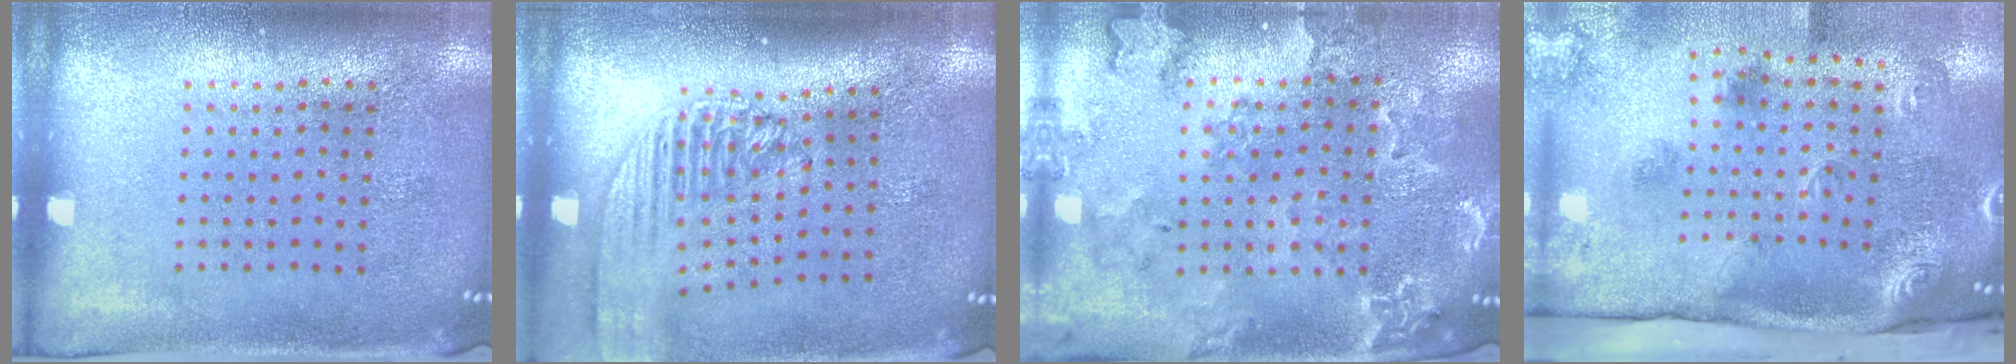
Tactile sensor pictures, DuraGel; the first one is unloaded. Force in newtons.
{"total": 2.1, "press": 1.6, "slide": 1.3}
{"total": 1.4, "press": 1.4, "slide": 0.3}
{"total": 3.3, "press": 2.1, "slide": 2.5}